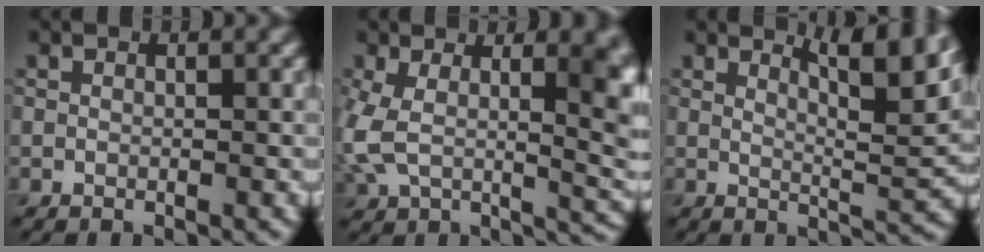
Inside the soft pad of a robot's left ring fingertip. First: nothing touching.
{"total": 10.6, "force": [1.0, 5.3, 9.1], "torque": [-0.183, -0.020, 0.023]}
{"total": 6.4, "force": [4.0, 1.5, 4.8], "torque": [-0.062, 0.001, 0.064]}